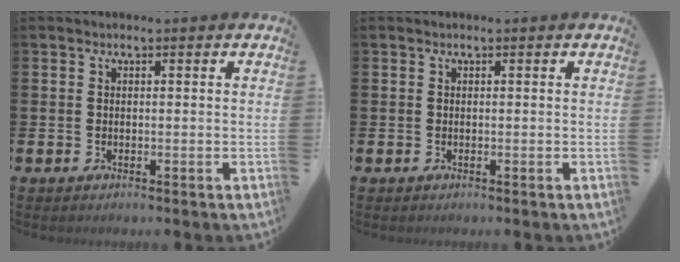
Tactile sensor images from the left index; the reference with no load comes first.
{"total": 0.0}